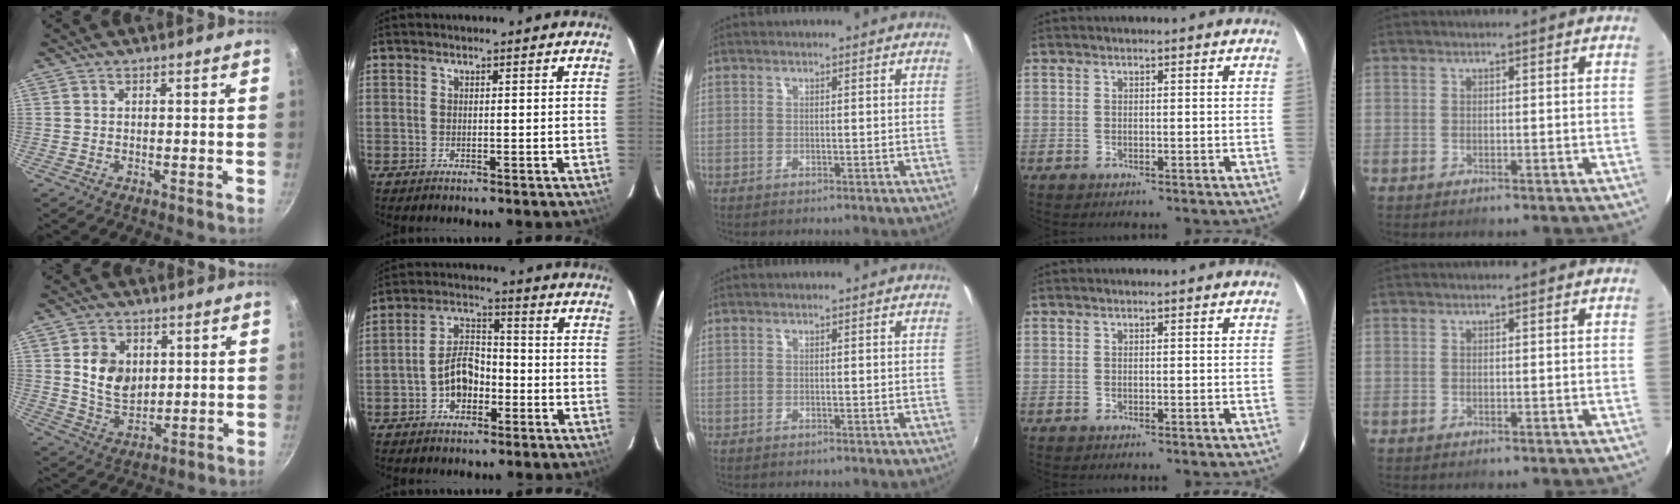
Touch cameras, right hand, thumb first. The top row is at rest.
{"thumb": {"total": 9.4, "force": [2.1, 6.9, 5.9], "torque": [-0.083, -0.020, 0.045]}, "index": {"total": 7.3, "force": [-3.0, 4.7, 4.8], "torque": [-0.093, 0.022, -0.045]}}